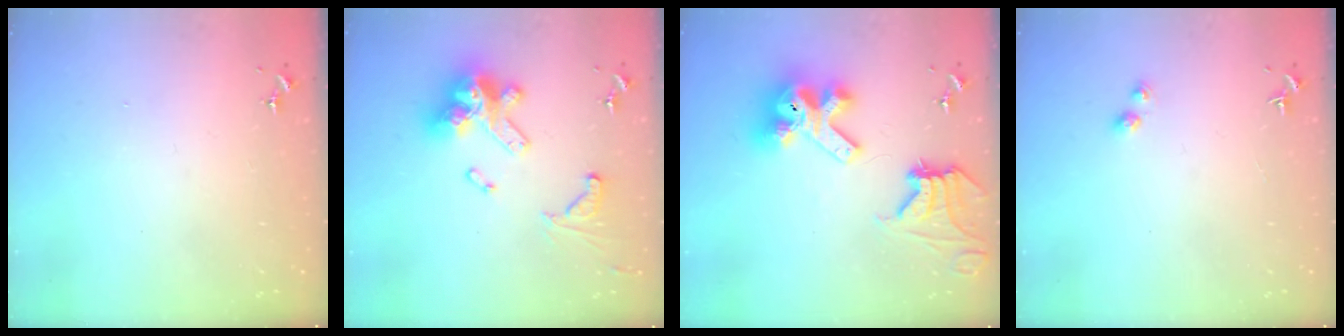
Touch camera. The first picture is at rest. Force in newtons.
{"total": 20.5, "press": 20.4, "slide": 2.2}
{"total": 15.7, "press": 15.6, "slide": 1.8}
{"total": 2.7, "press": 2.7, "slide": 0.3}